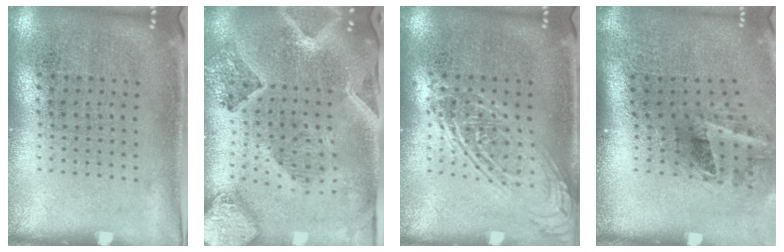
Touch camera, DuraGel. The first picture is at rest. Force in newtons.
{"total": 2.3, "press": 2.1, "slide": 1.0}
{"total": 2.4, "press": 2.4, "slide": 0.3}
{"total": 2.1, "press": 1.3, "slide": 1.7}